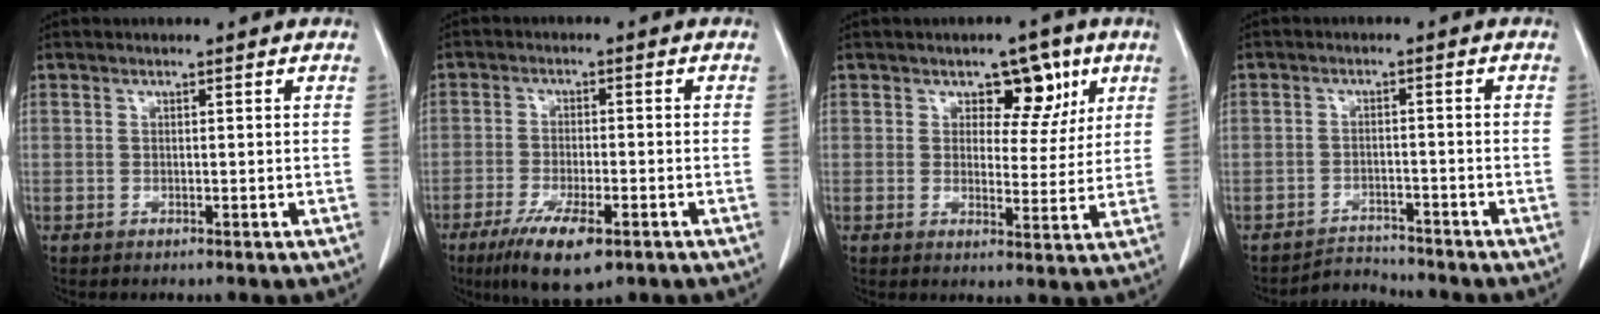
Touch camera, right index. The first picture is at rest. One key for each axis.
{"total": 9.0, "fx": -5.2, "fy": 2.2, "fz": 7.0, "tx": -0.125, "ty": -0.018, "tz": -0.082}
{"total": 6.2, "fx": 3.1, "fy": 3.8, "fz": 3.8, "tx": -0.034, "ty": 0.006, "tz": 0.041}
{"total": 3.4, "fx": -3.1, "fy": 0.4, "fz": -1.3, "tx": 0.027, "ty": 0.000, "tz": -0.050}